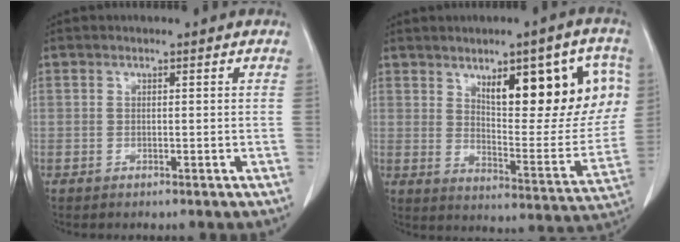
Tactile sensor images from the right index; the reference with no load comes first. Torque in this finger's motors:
{"motor_torque": [1.12, 0.97, 0.38, 0.13]}